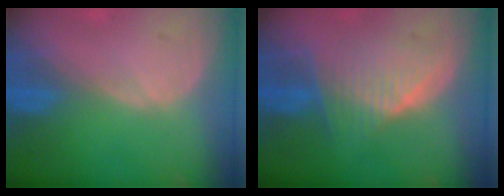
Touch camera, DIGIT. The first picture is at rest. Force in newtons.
{"total": 6.9, "press": 6.3, "slide": 2.7}